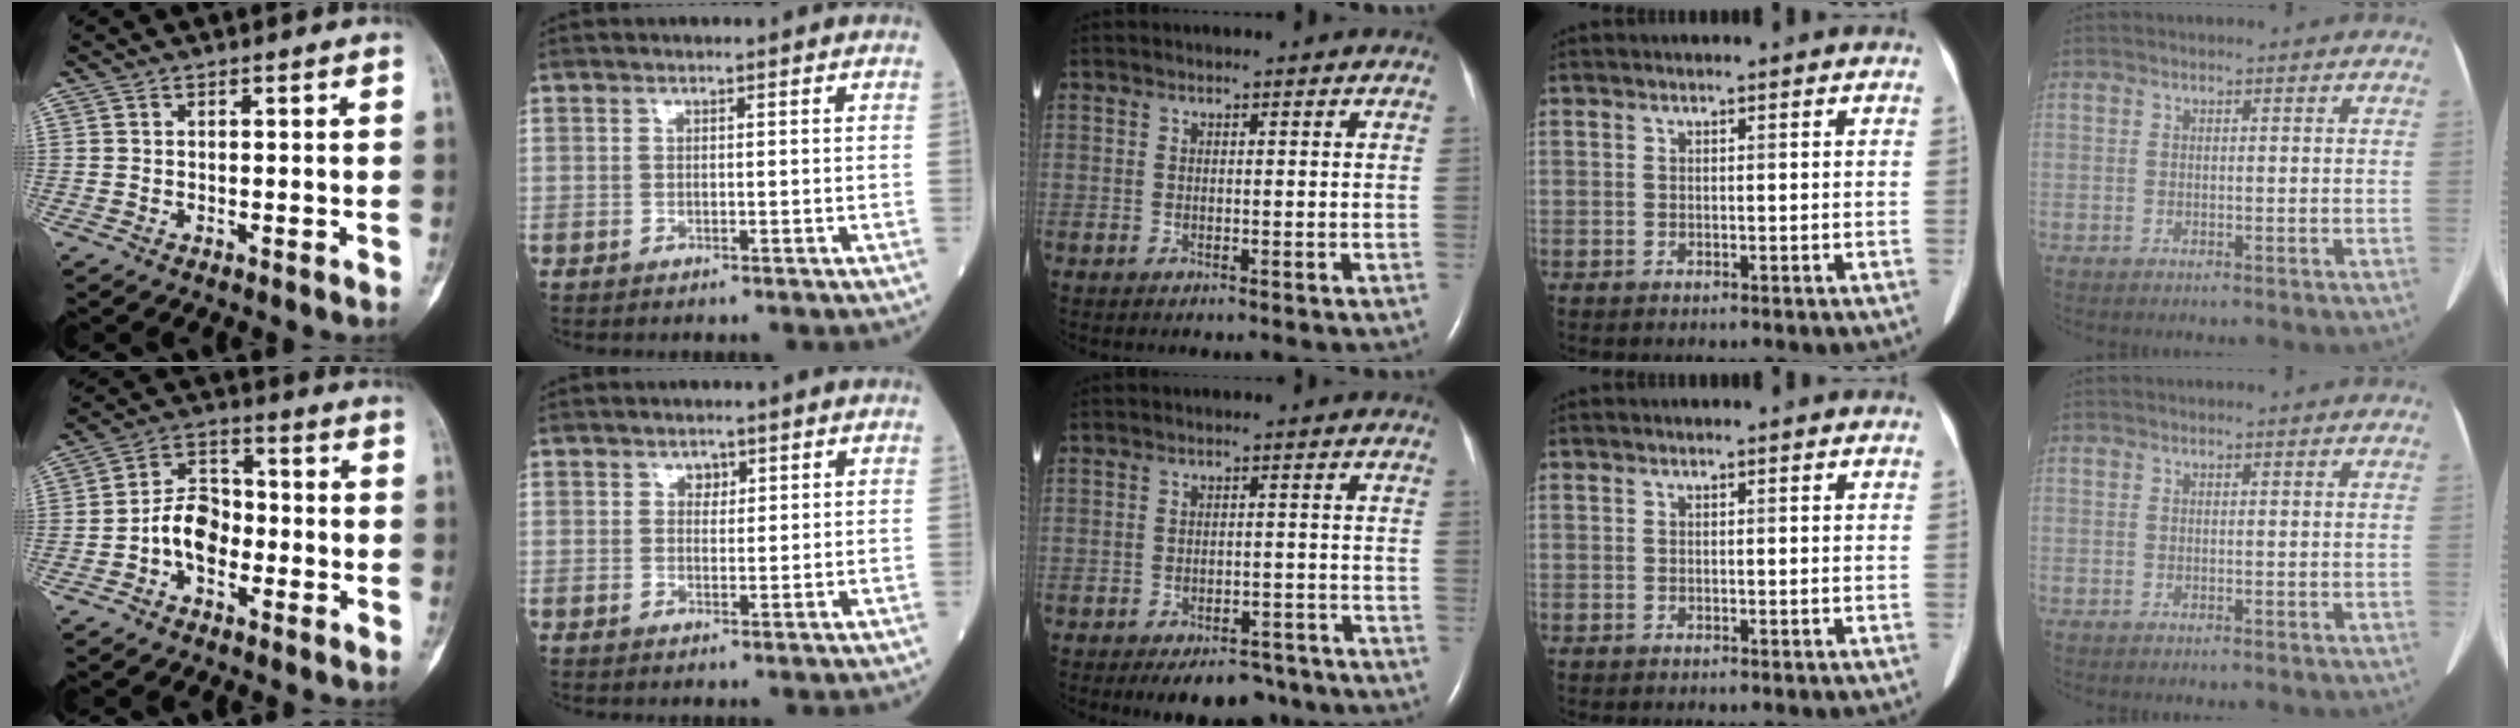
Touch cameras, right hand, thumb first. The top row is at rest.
{"thumb": {"total": 8.1, "force": [-2.6, 5.6, 5.3], "torque": [-0.076, 0.035, -0.061]}, "index": {"total": 1.4, "force": [0.7, 1.1, 0.7], "torque": [-0.003, -0.001, 0.008]}, "middle": {"total": 9.7, "force": [-7.8, 4.4, 3.7], "torque": [-0.036, 0.008, -0.101]}}